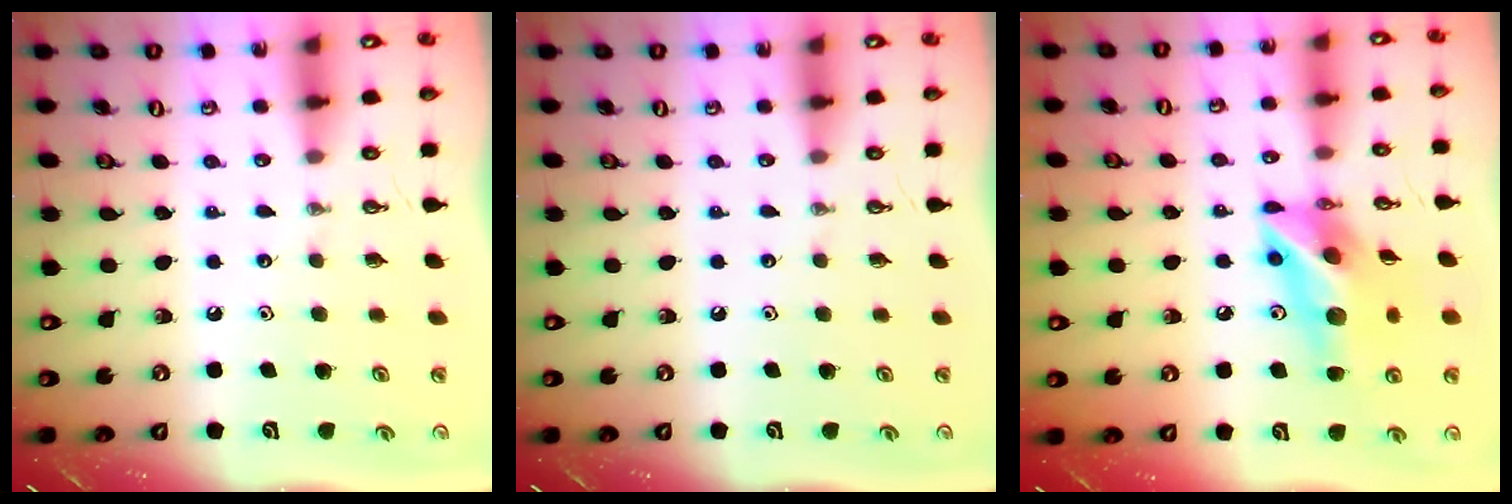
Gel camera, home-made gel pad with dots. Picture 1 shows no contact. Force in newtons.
{"total": 0.0}
{"total": 14.7, "press": 14.4, "slide": 2.9}